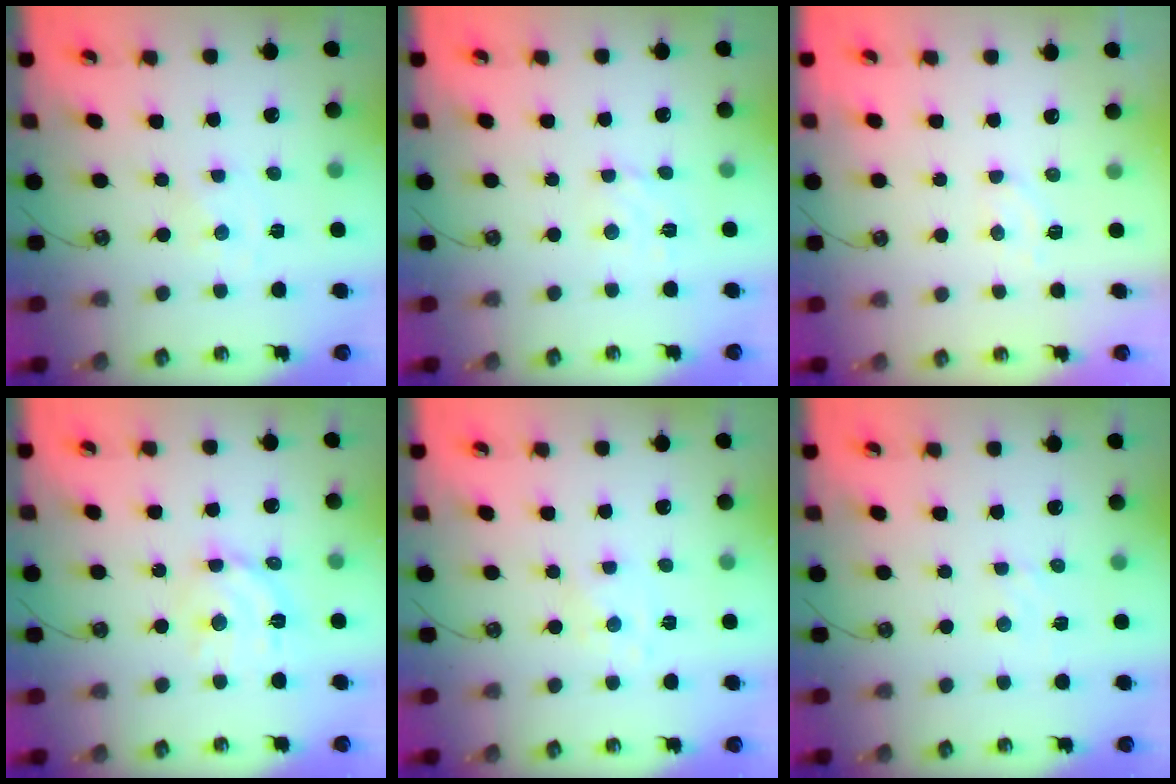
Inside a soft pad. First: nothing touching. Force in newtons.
{"total": 3.7, "press": 3.7, "slide": 0.2}
{"total": 4.9, "press": 4.9, "slide": 0.6}
{"total": 11.4, "press": 11.3, "slide": 0.7}
{"total": 2.0, "press": 2.0, "slide": 0.3}
{"total": 1.5, "press": 1.4, "slide": 0.3}